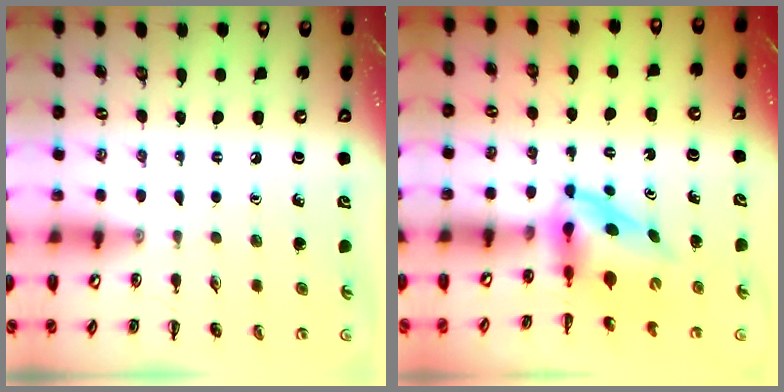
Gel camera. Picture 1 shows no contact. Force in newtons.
{"total": 3.9, "press": 3.8, "slide": 0.6}